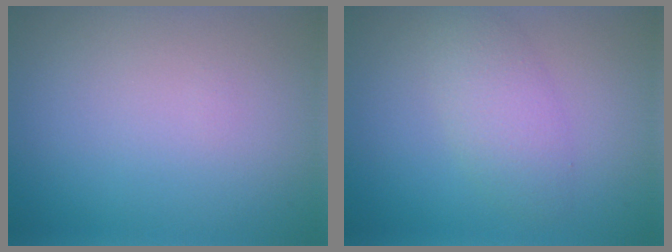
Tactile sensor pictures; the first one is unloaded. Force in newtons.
{"total": 2.6, "press": 2.6, "slide": 0.3}